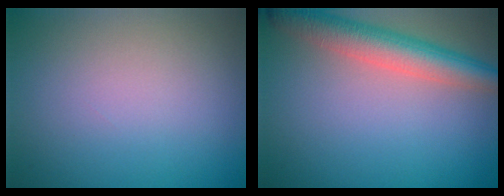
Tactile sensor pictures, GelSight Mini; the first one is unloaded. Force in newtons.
{"total": 5.5, "press": 5.5, "slide": 0.4}